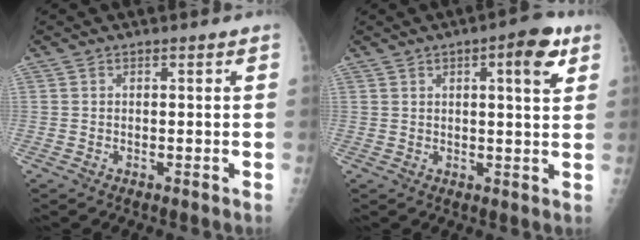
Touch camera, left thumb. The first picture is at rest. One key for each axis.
{"total": 7.3, "fx": 3.3, "fy": 2.2, "fz": 6.1, "tx": -0.072, "ty": -0.008, "tz": 0.038}